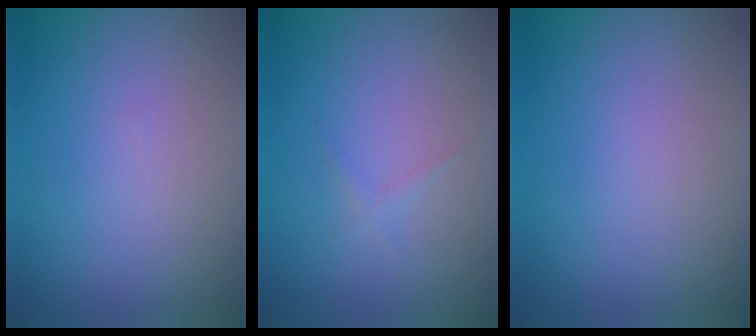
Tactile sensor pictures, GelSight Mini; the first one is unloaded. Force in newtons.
{"total": 0.6, "press": 0.6, "slide": 0.0}
{"total": 0.0}